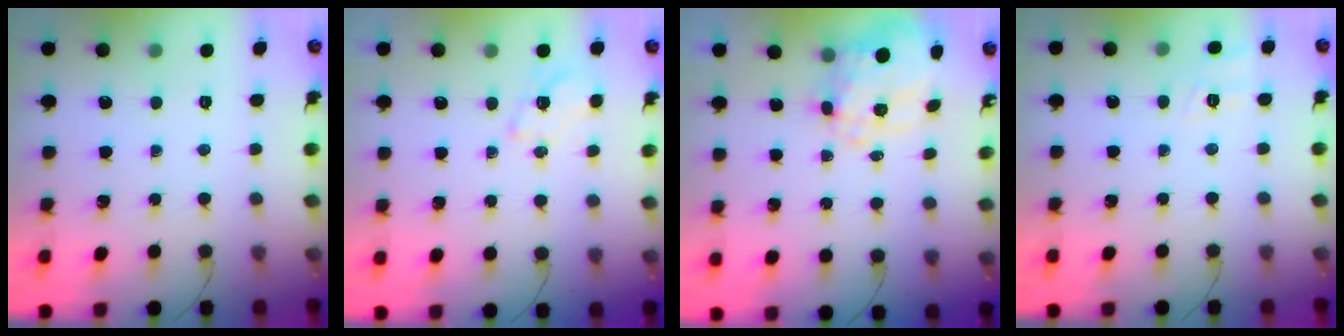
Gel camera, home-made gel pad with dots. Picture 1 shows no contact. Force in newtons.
{"total": 1.5, "press": 0.9, "slide": 1.1}
{"total": 9.6, "press": 9.4, "slide": 1.9}
{"total": 9.4, "press": 9.1, "slide": 2.2}